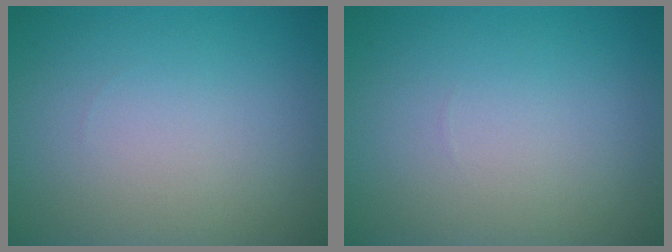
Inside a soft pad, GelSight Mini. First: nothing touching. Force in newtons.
{"total": 0.0}